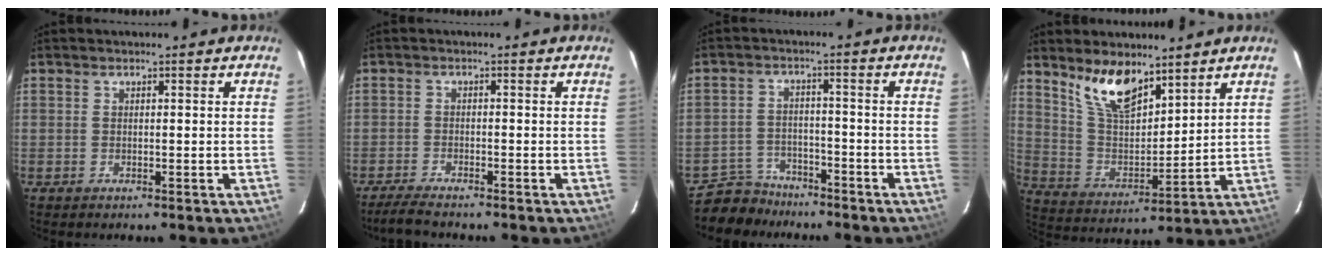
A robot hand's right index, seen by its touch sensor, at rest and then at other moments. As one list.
[{"total": 4.1, "force": [-3.8, 0.4, 1.7], "torque": [-0.056, -0.012, -0.071]}, {"total": 6.7, "force": [-5.6, 3.7, -0.1], "torque": [-0.017, 0.016, -0.092]}, {"total": 11.9, "force": [8.7, 4.6, 6.7], "torque": [-0.131, 0.004, 0.176]}]